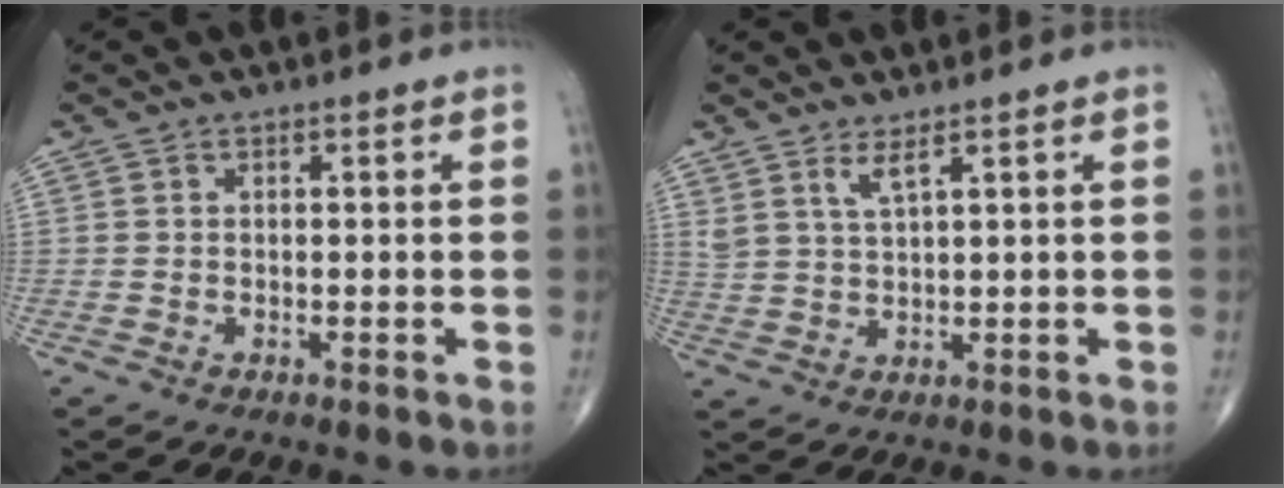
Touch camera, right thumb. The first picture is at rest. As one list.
[{"total": 3.3, "force": [2.3, 0.4, 2.3], "torque": [-0.052, -0.021, 0.052]}]